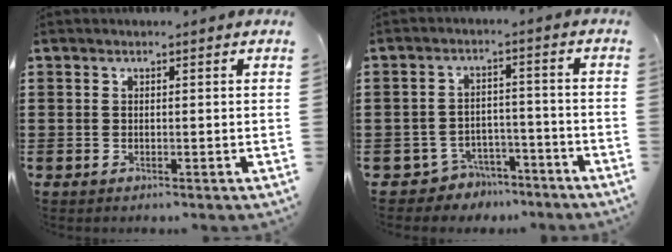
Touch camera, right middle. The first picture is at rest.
{"total": 4.4, "force": [-4.1, 1.4, 0.3], "torque": [-0.021, 0.006, -0.086]}